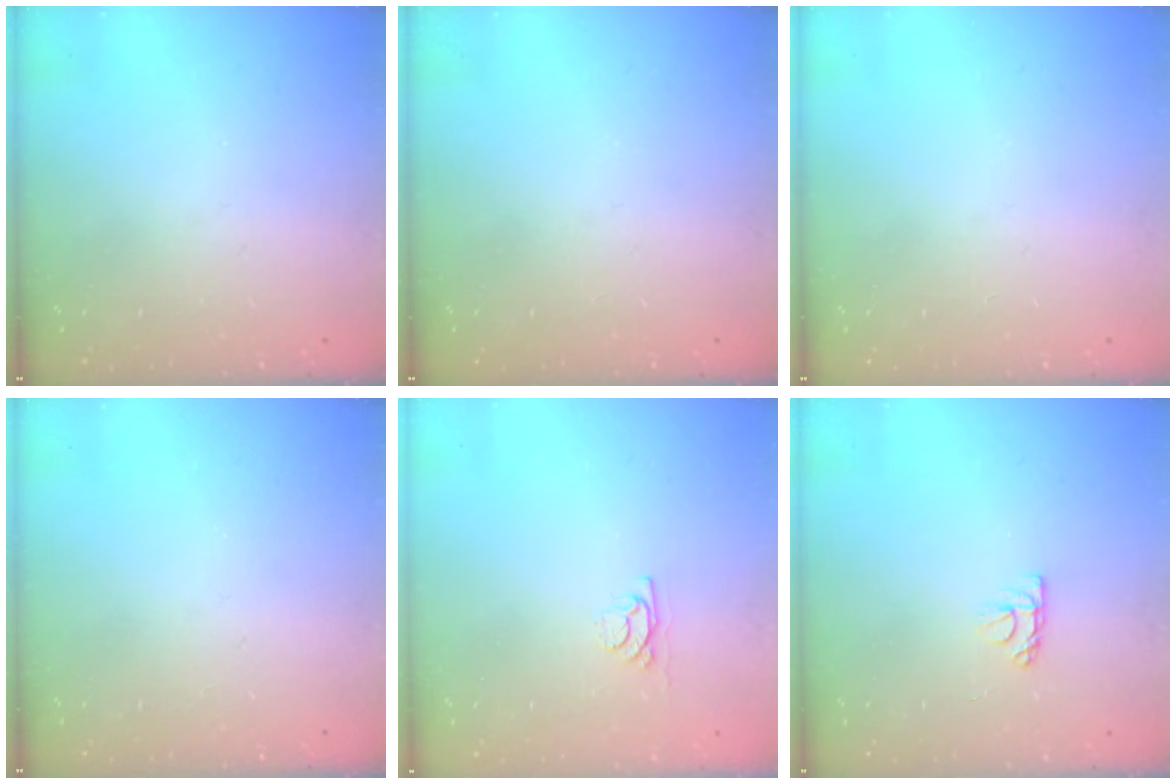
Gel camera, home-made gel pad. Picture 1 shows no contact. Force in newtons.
{"total": 0.0}
{"total": 0.0}
{"total": 0.0}
{"total": 3.8, "press": 3.8, "slide": 0.4}
{"total": 4.9, "press": 4.9, "slide": 0.3}